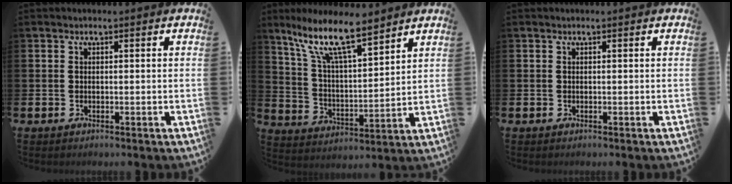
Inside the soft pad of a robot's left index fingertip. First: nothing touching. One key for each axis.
{"total": 11.6, "fx": 9.0, "fy": 2.8, "fz": 6.7, "tx": -0.150, "ty": -0.034, "tz": 0.155}
{"total": 0.0}